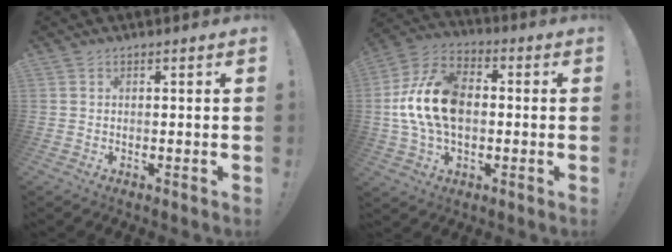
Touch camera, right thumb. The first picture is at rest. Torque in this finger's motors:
{"motor_torque": [0.44, 0.46, 0.31, 0.12, 0.28]}